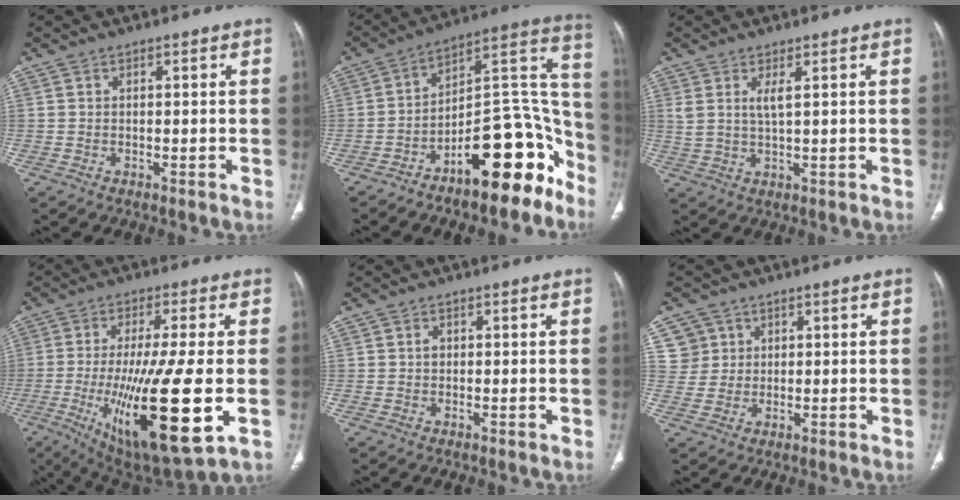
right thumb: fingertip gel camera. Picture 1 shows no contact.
{"total": 19.7, "force": [-11.7, 8.0, 13.8], "torque": [-0.136, 0.127, -0.182]}
{"total": 3.2, "force": [1.4, 0.6, 2.8], "torque": [-0.063, -0.012, 0.034]}
{"total": 21.8, "force": [-4.6, 4.7, 20.8], "torque": [-0.383, -0.029, -0.060]}
{"total": 1.3, "force": [0.1, 1.1, 0.6], "torque": [-0.003, 0.003, 0.001]}
{"total": 4.8, "force": [1.9, 4.4, 0.0], "torque": [0.030, -0.006, 0.035]}